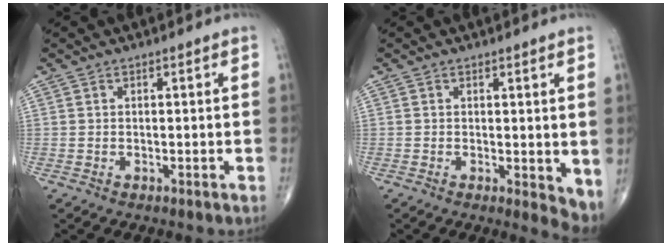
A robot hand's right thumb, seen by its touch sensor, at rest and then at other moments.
{"total": 4.0, "force": [0.3, 1.5, 3.7], "torque": [-0.048, -0.013, 0.005]}